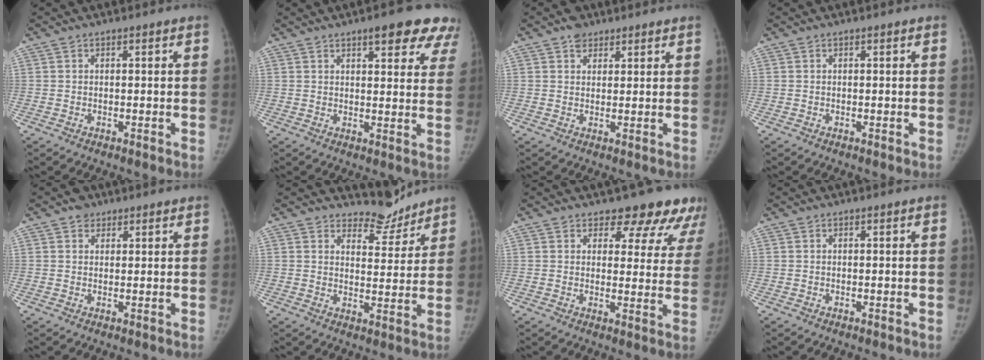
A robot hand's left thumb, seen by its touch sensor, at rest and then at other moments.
{"total": 13.1, "force": [8.5, 4.4, 8.9], "torque": [-0.070, -0.028, 0.094]}
{"total": 3.3, "force": [2.2, 2.3, 0.8], "torque": [0.009, -0.011, 0.032]}
{"total": 0.0}
{"total": 2.5, "force": [1.6, 1.9, 0.4], "torque": [0.014, -0.006, 0.018]}
{"total": 6.3, "force": [5.9, 2.2, 0.0], "torque": [0.031, -0.060, 0.090]}
{"total": 12.4, "force": [10.5, 5.7, 3.6], "torque": [0.021, -0.059, 0.101]}
{"total": 0.0}